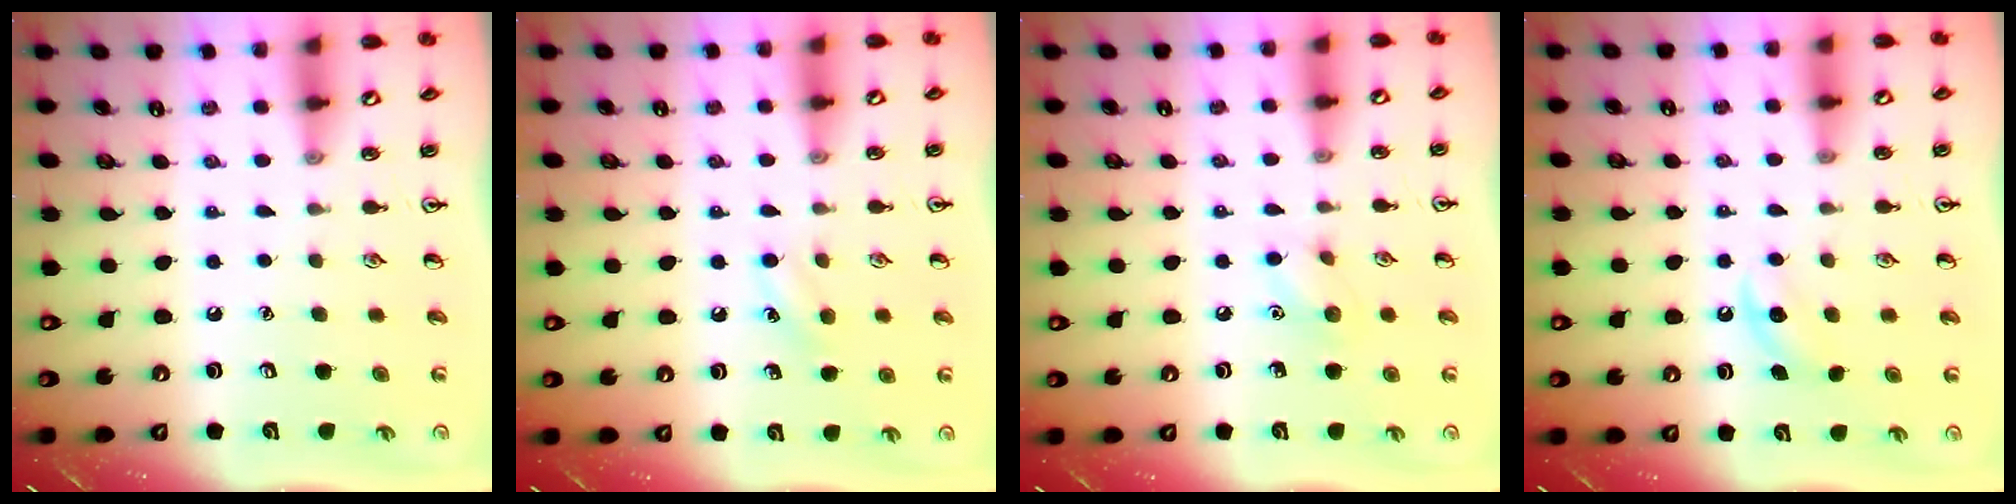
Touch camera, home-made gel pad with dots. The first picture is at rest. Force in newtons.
{"total": 6.2, "press": 5.9, "slide": 2.0}
{"total": 5.9, "press": 5.6, "slide": 1.9}
{"total": 3.7, "press": 3.5, "slide": 1.2}